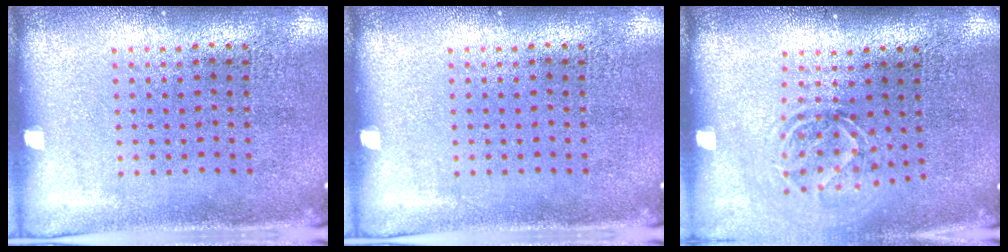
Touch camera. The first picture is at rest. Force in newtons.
{"total": 0.0}
{"total": 1.6, "press": 1.2, "slide": 1.1}